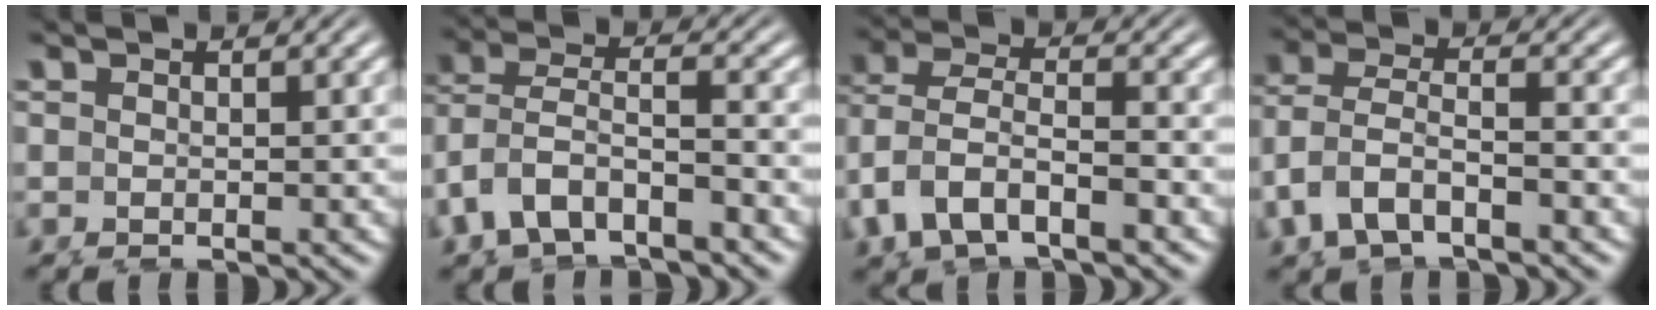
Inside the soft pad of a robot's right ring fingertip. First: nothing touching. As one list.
[{"total": 7.1, "force": [-1.4, 6.4, 2.7], "torque": [-0.098, -0.027, -0.019]}, {"total": 6.1, "force": [-0.5, 5.1, 3.4], "torque": [-0.107, -0.034, 0.009]}, {"total": 5.7, "force": [-0.3, 4.9, 2.8], "torque": [-0.100, -0.032, 0.009]}]